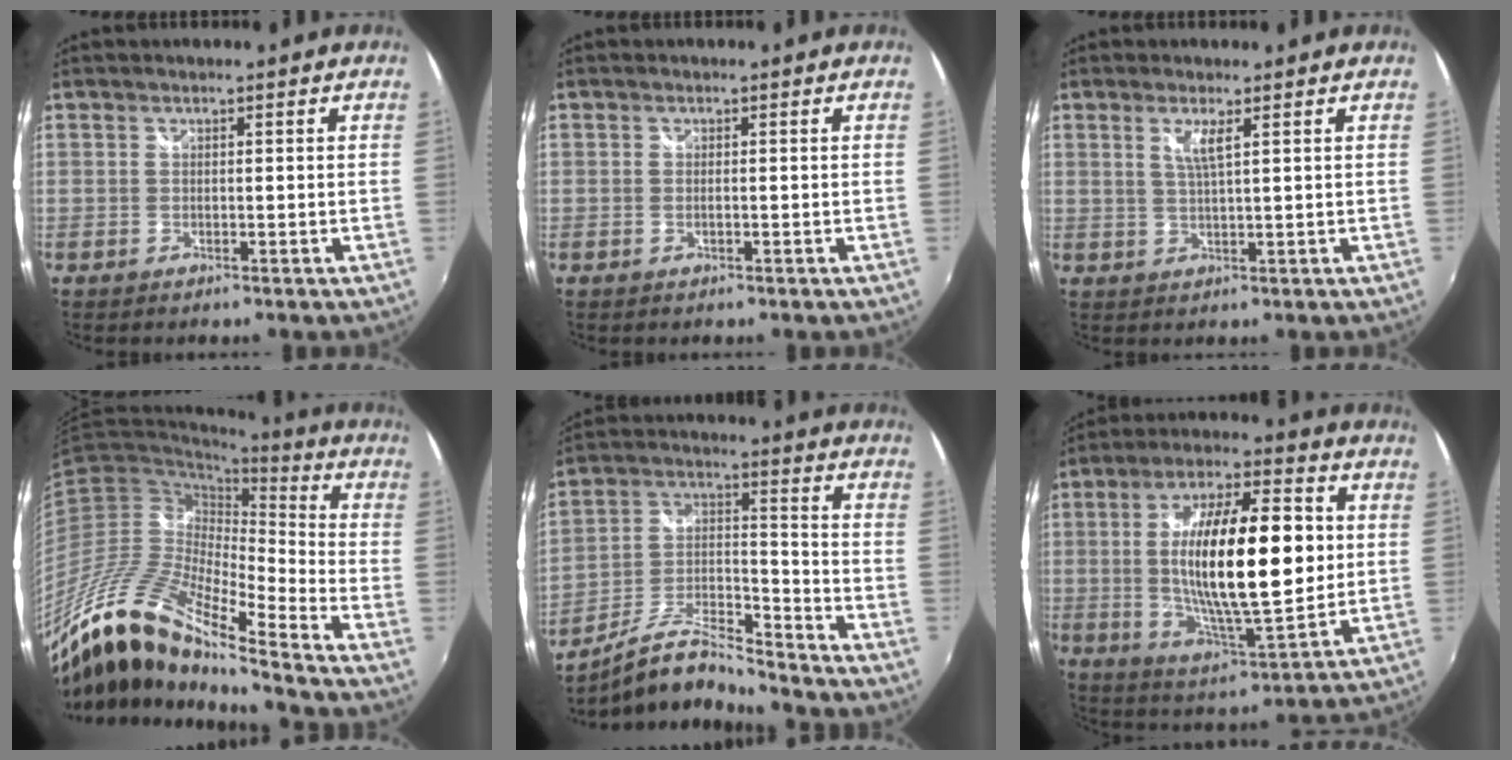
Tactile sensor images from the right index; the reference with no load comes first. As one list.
[{"total": 0.8, "force": [0.0, 0.2, 0.8], "torque": [-0.015, 0.000, -0.002]}, {"total": 3.1, "force": [1.5, 0.1, 2.8], "torque": [-0.054, -0.004, 0.027]}, {"total": 17.6, "force": [-13.9, 2.4, 10.4], "torque": [-0.187, -0.012, -0.281]}, {"total": 11.2, "force": [-9.7, 1.7, 5.3], "torque": [-0.108, 0.009, -0.185]}, {"total": 22.3, "force": [1.4, 6.7, 21.2], "torque": [-0.380, 0.000, 0.030]}]